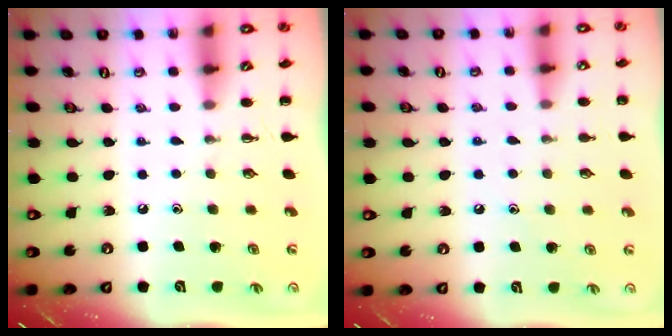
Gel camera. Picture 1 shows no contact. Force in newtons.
{"total": 5.9, "press": 5.6, "slide": 1.7}